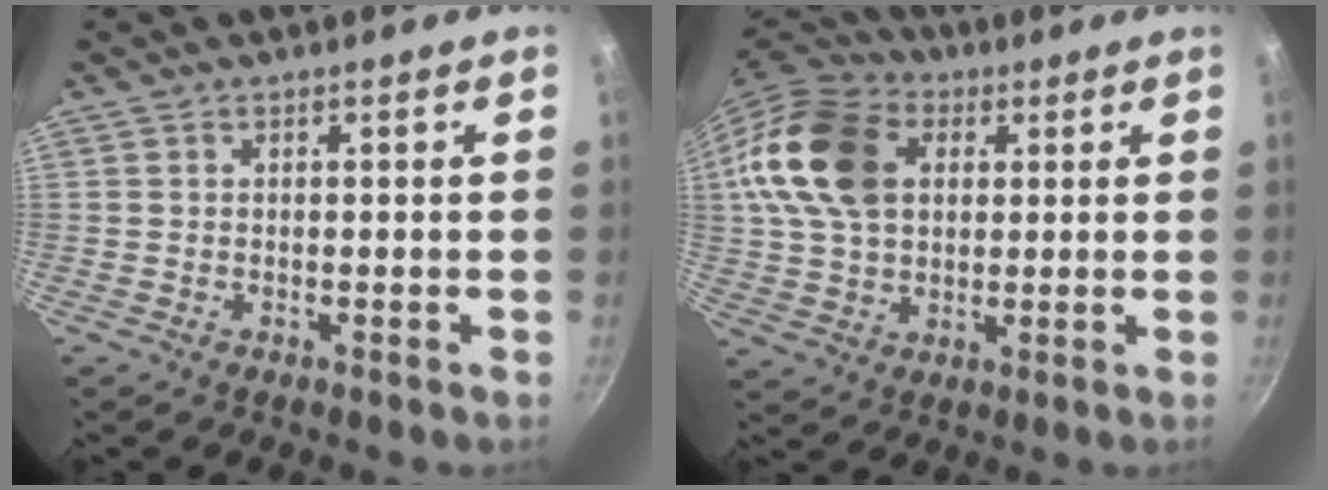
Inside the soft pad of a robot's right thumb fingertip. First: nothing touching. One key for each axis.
{"total": 18.5, "fx": 4.6, "fy": 13.1, "fz": 12.2, "tx": -0.220, "ty": 0.016, "tz": 0.076}